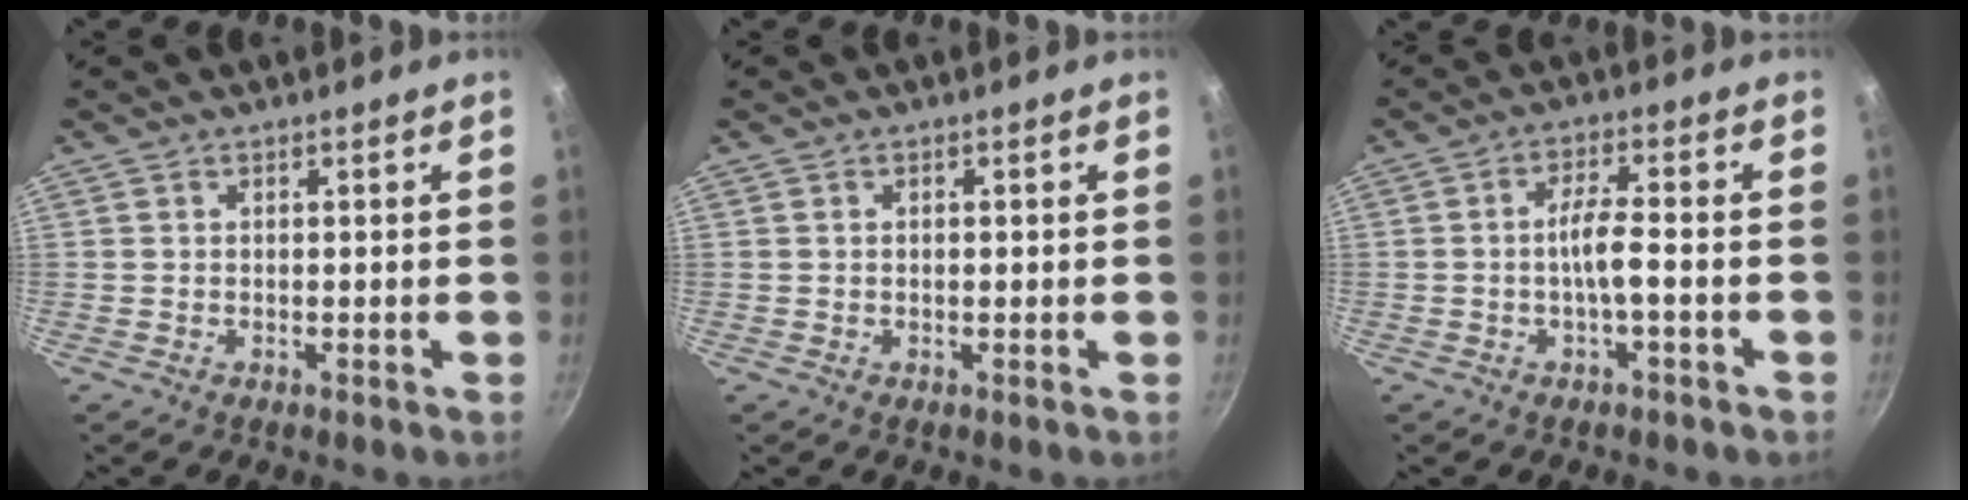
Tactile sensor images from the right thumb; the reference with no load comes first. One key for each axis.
{"total": 0.7, "fx": 0.1, "fy": 0.5, "fz": 0.5, "tx": -0.007, "ty": 0.002, "tz": 0.004}
{"total": 5.0, "fx": -1.6, "fy": 1.1, "fz": 4.6, "tx": -0.089, "ty": 0.023, "tz": -0.033}